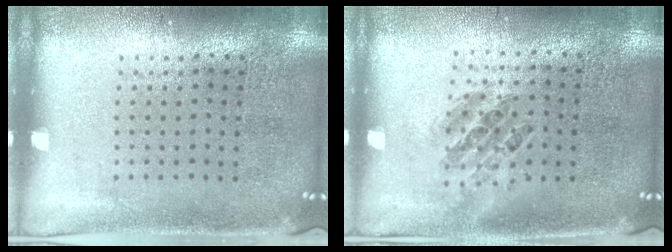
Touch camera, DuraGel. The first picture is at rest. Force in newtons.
{"total": 0.9, "press": 0.8, "slide": 0.4}